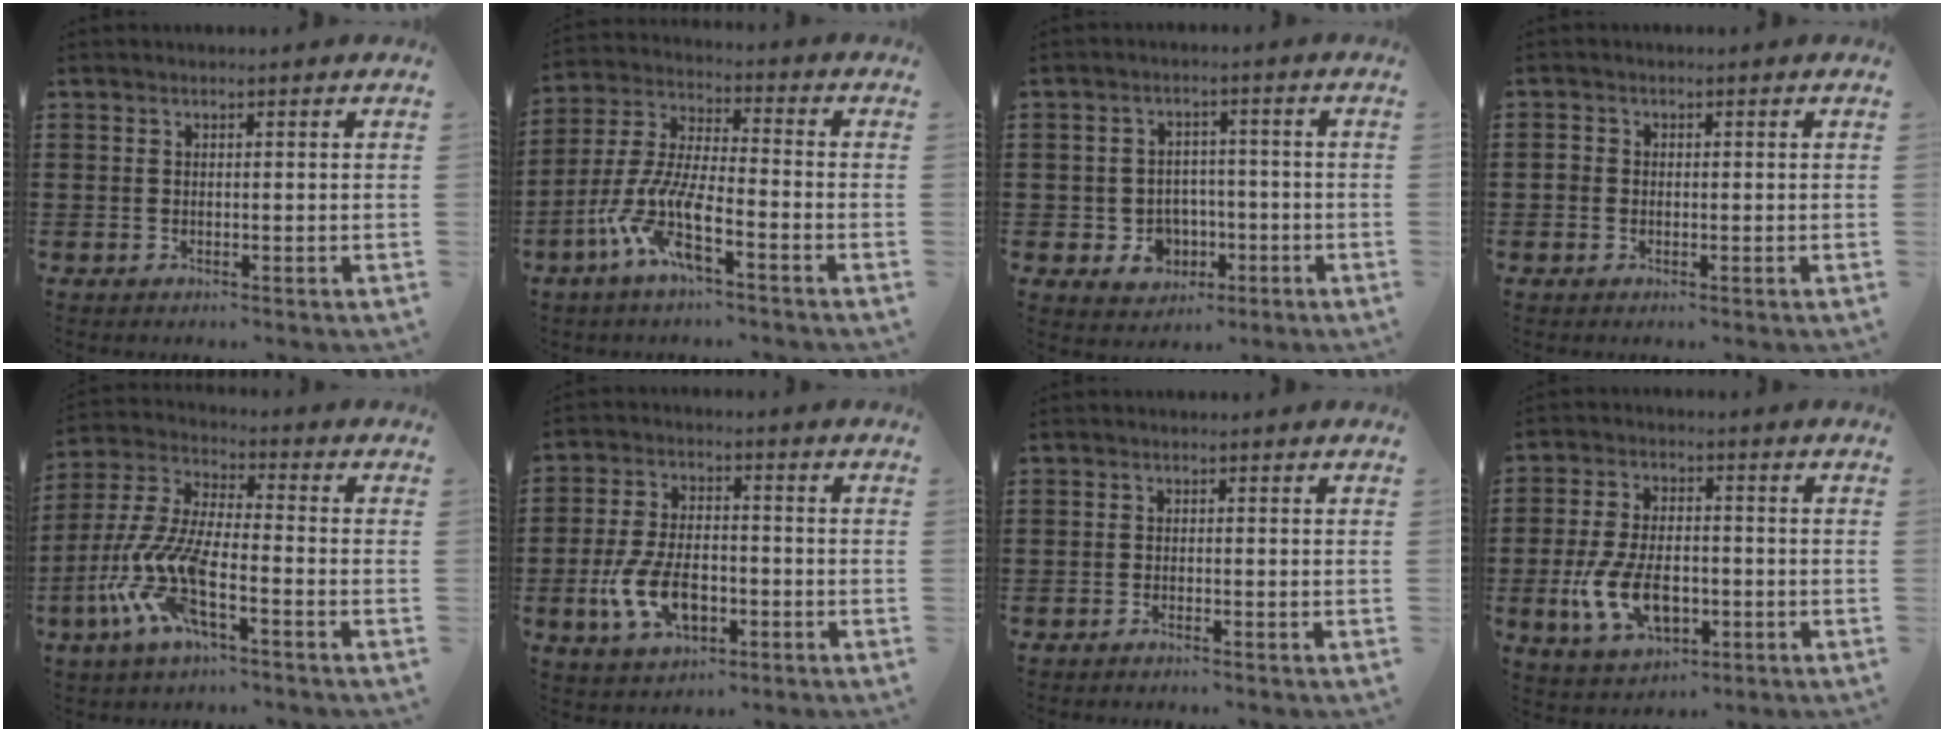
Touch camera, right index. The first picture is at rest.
{"total": 9.3, "force": [-5.8, 2.0, 6.9], "torque": [-0.186, -0.021, -0.122]}
{"total": 4.7, "force": [-1.7, 4.1, 1.6], "torque": [-0.042, 0.010, -0.029]}
{"total": 1.1, "force": [-0.4, 0.9, 0.3], "torque": [-0.008, 0.003, -0.009]}
{"total": 10.5, "force": [-5.8, 2.8, 8.3], "torque": [-0.225, -0.031, -0.129]}
{"total": 8.9, "force": [-3.1, 4.6, 7.0], "torque": [-0.157, -0.002, -0.058]}
{"total": 0.8, "force": [-0.8, -0.1, 0.2], "torque": [-0.003, 0.000, -0.015]}
{"total": 9.5, "force": [-2.8, 5.1, 7.5], "torque": [-0.158, -0.005, -0.052]}